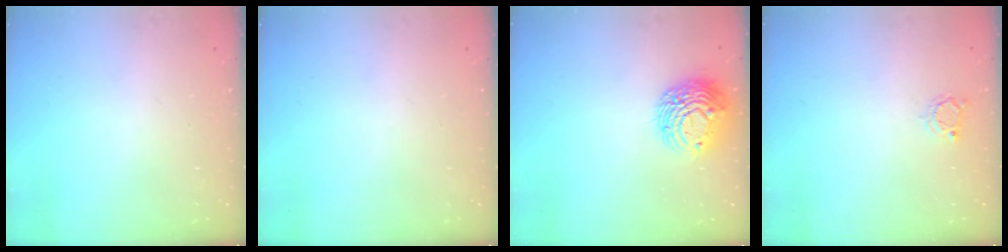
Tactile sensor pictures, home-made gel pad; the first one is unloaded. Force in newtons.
{"total": 0.0}
{"total": 11.0, "press": 10.9, "slide": 1.0}
{"total": 3.0, "press": 3.0, "slide": 0.4}